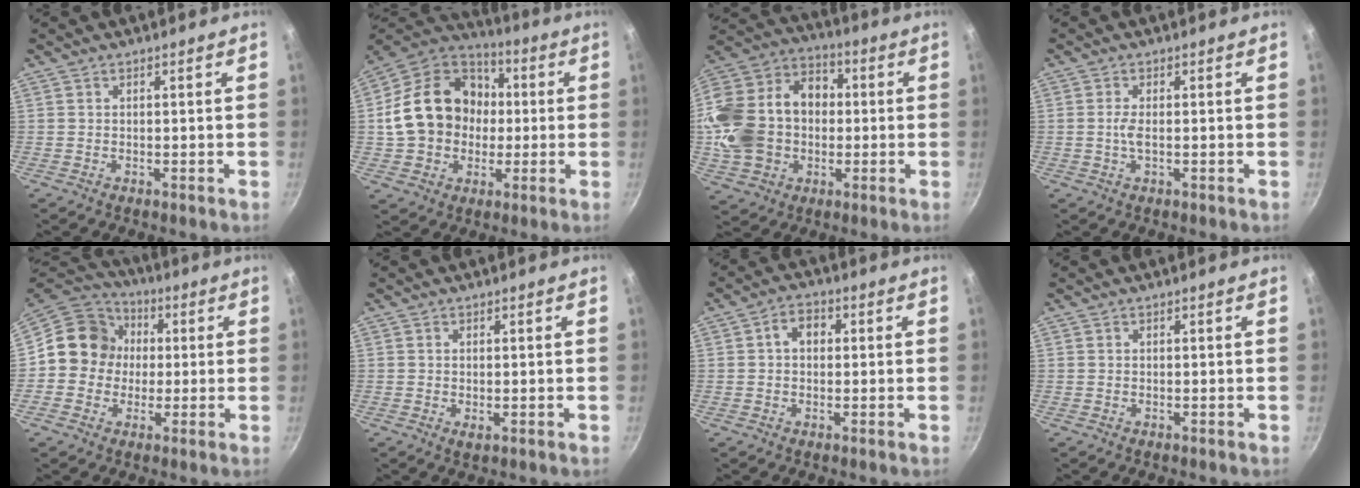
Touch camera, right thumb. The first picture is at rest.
{"total": 20.1, "force": [0.7, 16.4, 11.6], "torque": [-0.170, 0.039, 0.008]}
{"total": 24.0, "force": [-1.0, 18.8, 14.9], "torque": [-0.284, 0.057, -0.013]}
{"total": 2.1, "force": [-0.1, 0.7, 2.0], "torque": [-0.049, 0.001, -0.006]}
{"total": 12.4, "force": [0.8, 11.4, 4.8], "torque": [-0.043, 0.028, -0.009]}
{"total": 1.3, "force": [-0.1, 0.6, 1.1], "torque": [-0.020, -0.004, -0.001]}
{"total": 4.5, "force": [0.8, 3.3, 2.9], "torque": [-0.026, 0.012, 0.005]}
{"total": 0.0}